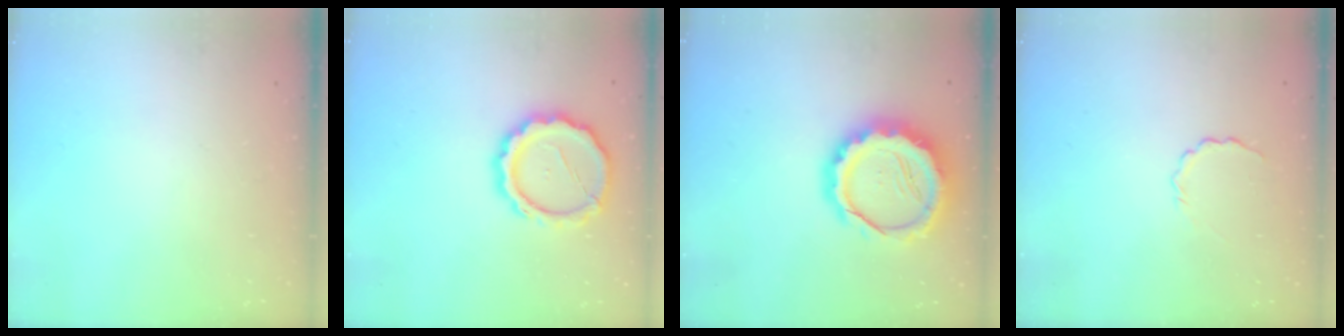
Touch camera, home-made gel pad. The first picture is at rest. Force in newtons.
{"total": 14.5, "press": 14.3, "slide": 2.7}
{"total": 16.8, "press": 16.4, "slide": 3.5}
{"total": 2.7, "press": 2.5, "slide": 0.8}